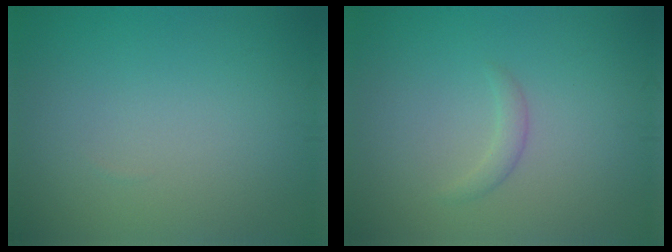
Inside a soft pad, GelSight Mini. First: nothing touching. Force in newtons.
{"total": 1.1, "press": 1.1, "slide": 0.1}